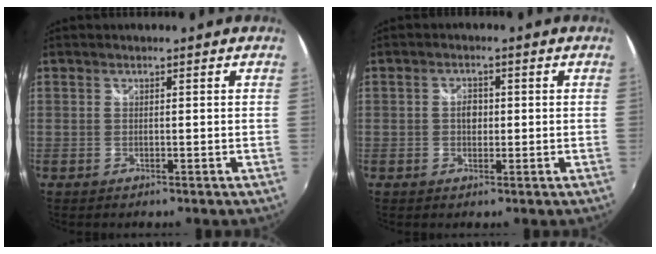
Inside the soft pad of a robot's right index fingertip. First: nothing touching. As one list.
[{"total": 2.4, "force": [-0.1, 1.8, 1.6], "torque": [-0.026, 0.005, -0.003]}]